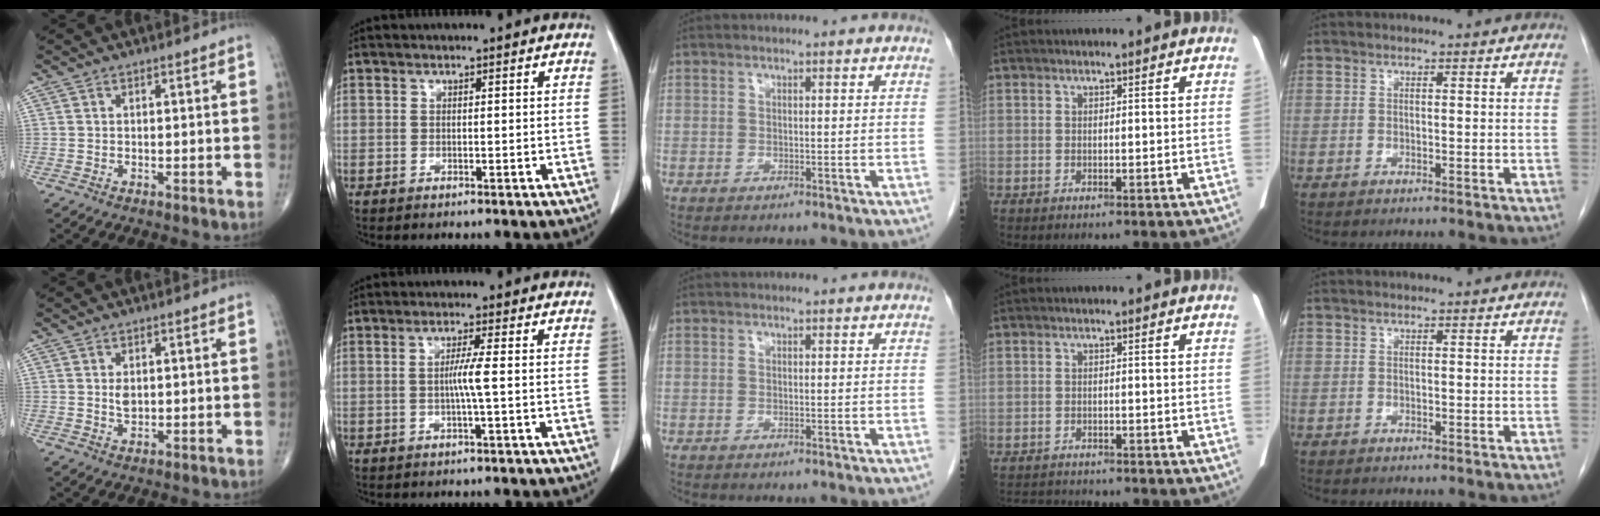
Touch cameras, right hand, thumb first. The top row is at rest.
{"thumb": {"total": 2.0, "force": [0.4, 1.2, 1.5], "torque": [-0.024, -0.005, 0.009]}, "index": {"total": 2.8, "force": [-0.3, -0.7, 2.7], "torque": [-0.052, -0.002, -0.007]}, "ring": {"total": 4.3, "force": [-4.2, 0.4, 0.7], "torque": [-0.014, -0.011, -0.064]}}